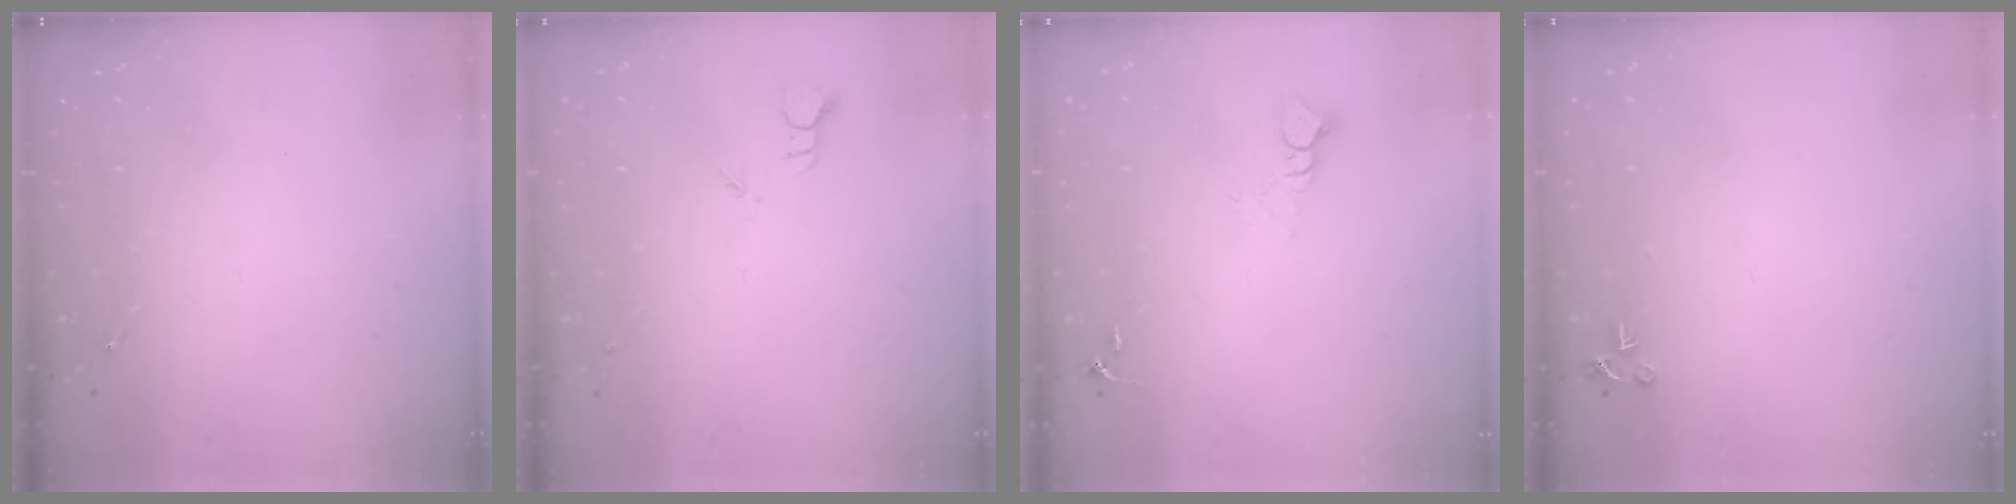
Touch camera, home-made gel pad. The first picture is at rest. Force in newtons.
{"total": 2.0, "press": 2.0, "slide": 0.1}
{"total": 3.3, "press": 3.3, "slide": 0.3}
{"total": 4.3, "press": 4.3, "slide": 0.5}